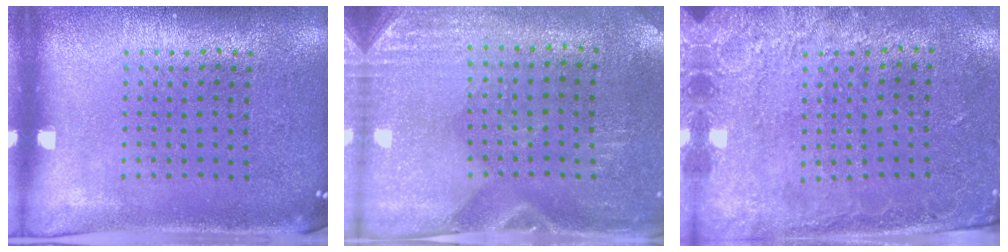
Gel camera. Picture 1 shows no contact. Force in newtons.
{"total": 2.8, "press": 2.5, "slide": 1.3}
{"total": 2.6, "press": 1.9, "slide": 1.8}